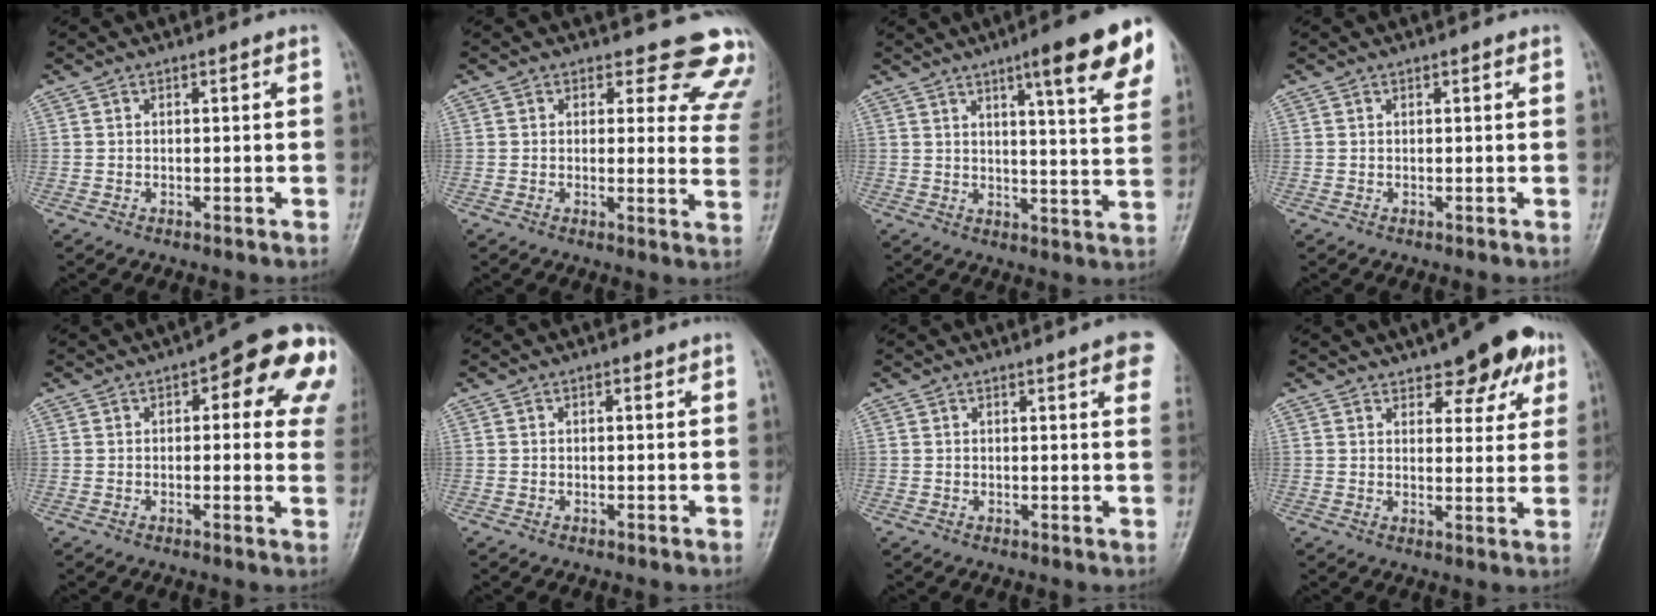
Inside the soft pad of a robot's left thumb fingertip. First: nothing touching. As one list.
[{"total": 12.1, "force": [10.7, 4.8, 2.8], "torque": [0.028, -0.083, 0.085]}, {"total": 15.7, "force": [8.7, 2.5, 12.8], "torque": [-0.141, -0.039, 0.110]}, {"total": 0.5, "force": [0.2, 0.2, 0.4], "torque": [-0.002, 0.001, 0.002]}, {"total": 15.8, "force": [5.5, 6.1, 13.5], "torque": [-0.113, 0.001, 0.049]}, {"total": 0.6, "force": [0.3, 0.3, 0.4], "torque": [-0.002, 0.000, 0.004]}, {"total": 7.0, "force": [3.9, 1.1, 5.7], "torque": [-0.051, -0.002, 0.038]}, {"total": 9.7, "force": [5.9, 4.4, 6.3], "torque": [-0.042, -0.023, 0.077]}]